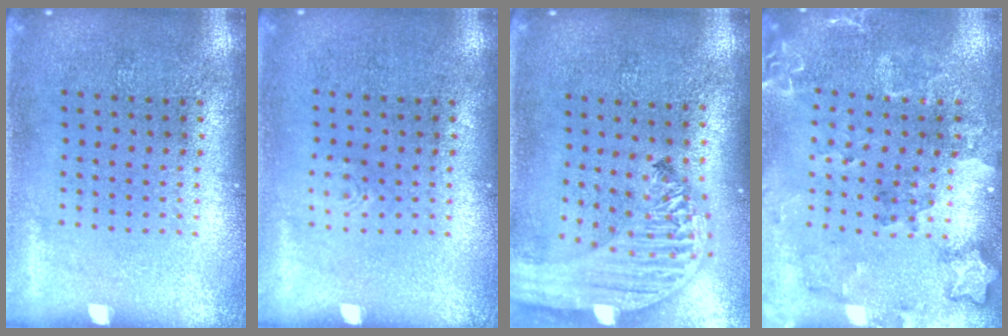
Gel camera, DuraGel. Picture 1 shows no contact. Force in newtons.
{"total": 0.6, "press": 0.6, "slide": 0.1}
{"total": 3.2, "press": 2.5, "slide": 1.9}
{"total": 2.0, "press": 1.9, "slide": 0.5}